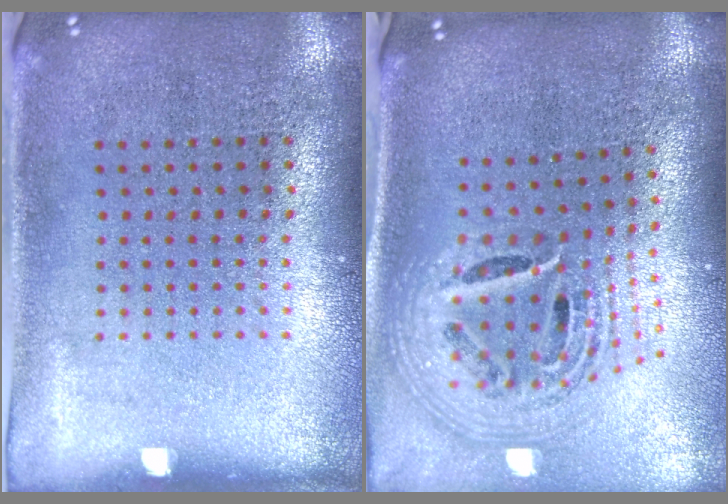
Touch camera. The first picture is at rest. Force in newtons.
{"total": 2.7, "press": 1.8, "slide": 2.0}